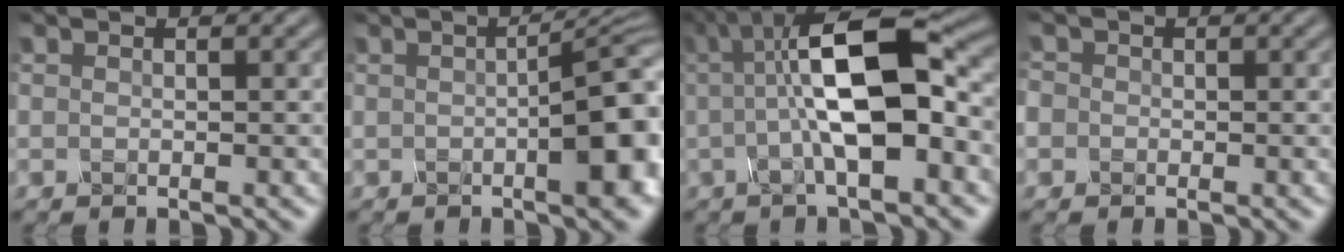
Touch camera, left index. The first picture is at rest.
{"total": 6.8, "force": [-0.7, 1.6, 6.6], "torque": [-0.078, 0.003, -0.006]}
{"total": 10.2, "force": [0.8, 3.1, 9.6], "torque": [-0.157, 0.016, 0.006]}
{"total": 1.9, "force": [0.0, 1.8, 0.6], "torque": [-0.001, 0.012, -0.017]}